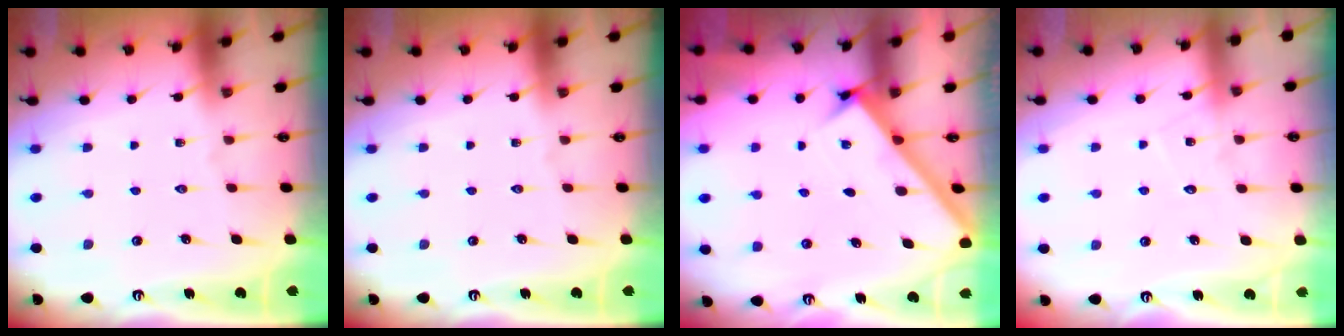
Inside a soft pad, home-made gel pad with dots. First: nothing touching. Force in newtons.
{"total": 0.0}
{"total": 2.8, "press": 2.7, "slide": 0.3}
{"total": 5.2, "press": 5.2, "slide": 0.4}